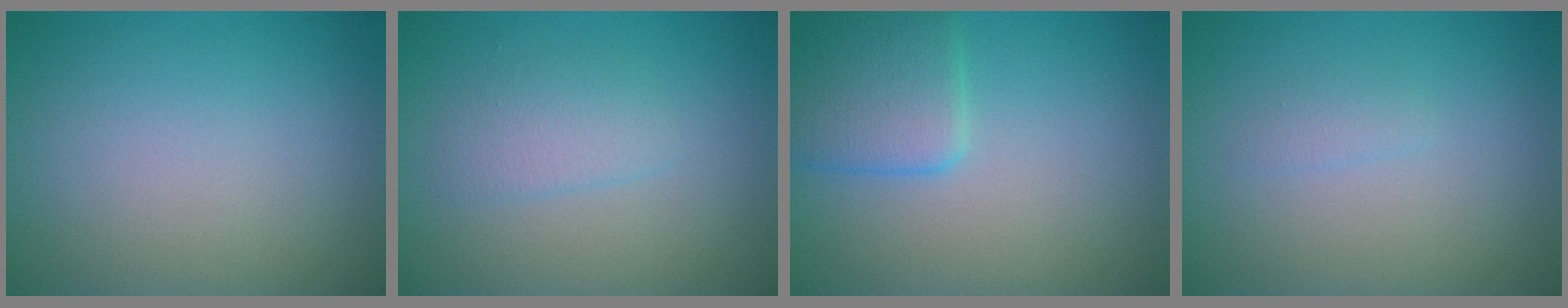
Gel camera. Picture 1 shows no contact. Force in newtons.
{"total": 2.0, "press": 2.0, "slide": 0.1}
{"total": 3.9, "press": 3.9, "slide": 0.2}
{"total": 0.7, "press": 0.7, "slide": 0.0}